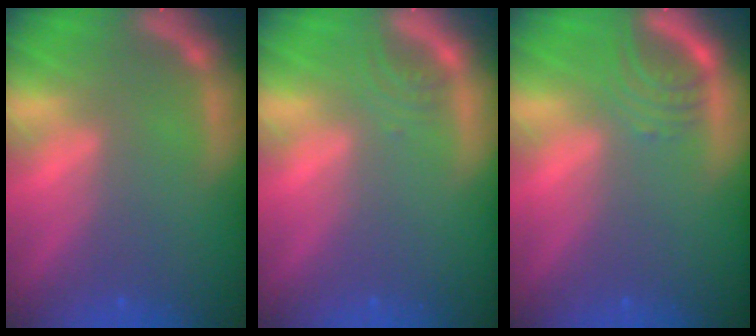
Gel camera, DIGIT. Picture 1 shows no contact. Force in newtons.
{"total": 1.4}
{"total": 3.0}